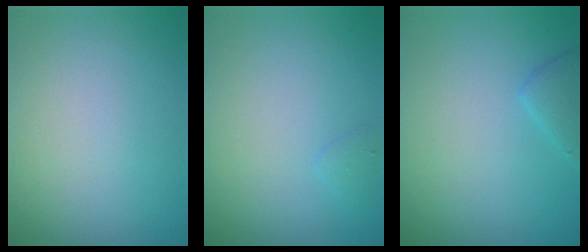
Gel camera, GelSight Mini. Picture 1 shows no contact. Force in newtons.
{"total": 0.6, "press": 0.6, "slide": 0.1}
{"total": 1.5, "press": 1.5, "slide": 0.1}